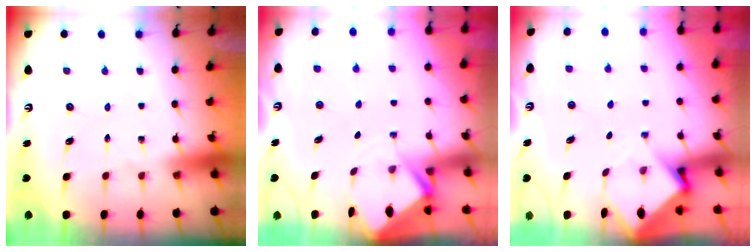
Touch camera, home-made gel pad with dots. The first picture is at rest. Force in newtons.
{"total": 3.0, "press": 3.0, "slide": 0.3}
{"total": 4.0, "press": 4.0, "slide": 0.3}